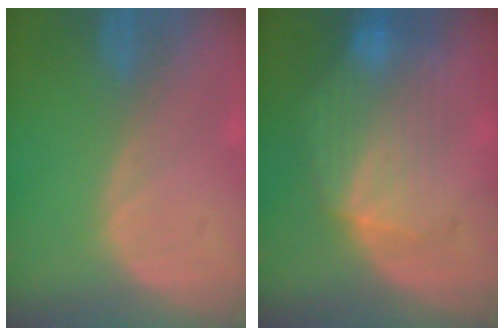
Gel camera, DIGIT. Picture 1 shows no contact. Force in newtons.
{"total": 8.9, "press": 8.0, "slide": 3.8}